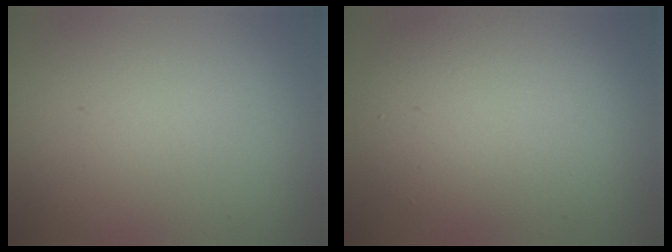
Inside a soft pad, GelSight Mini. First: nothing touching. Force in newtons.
{"total": 5.9, "press": 5.9, "slide": 0.6}